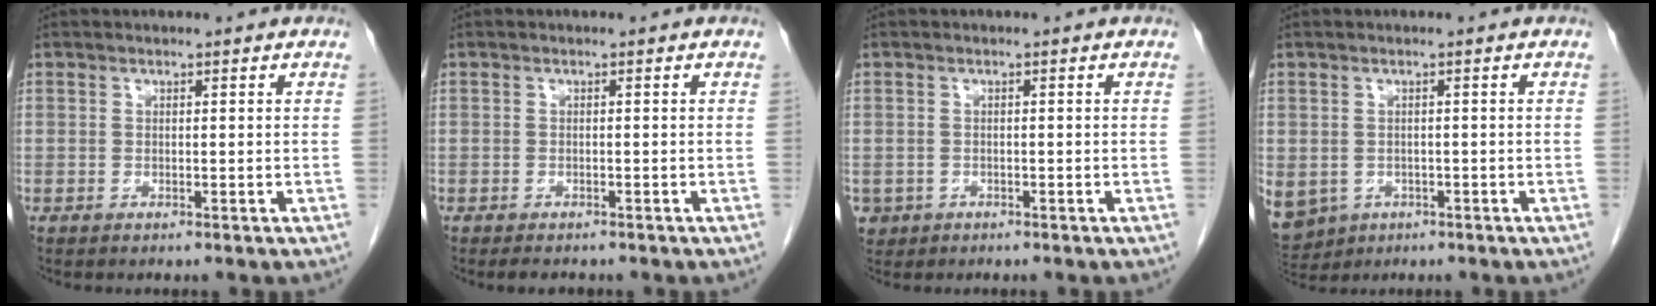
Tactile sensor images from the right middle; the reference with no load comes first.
{"total": 2.3, "force": [-1.9, 0.8, 0.9], "torque": [-0.014, -0.004, -0.021]}
{"total": 2.4, "force": [-1.2, 2.1, 0.3], "torque": [-0.006, 0.003, -0.016]}
{"total": 13.7, "force": [-5.4, 11.4, 5.4], "torque": [-0.171, -0.011, -0.067]}